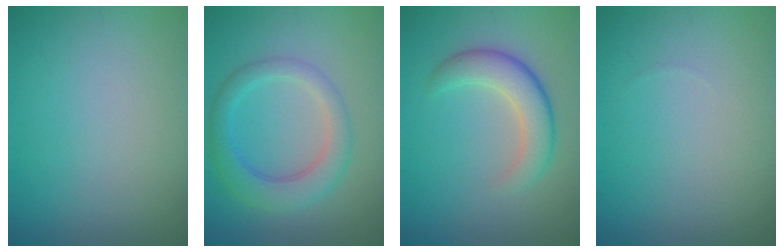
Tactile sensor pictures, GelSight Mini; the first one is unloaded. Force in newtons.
{"total": 4.1, "press": 4.1, "slide": 0.1}
{"total": 4.1, "press": 4.1, "slide": 0.1}
{"total": 0.0}